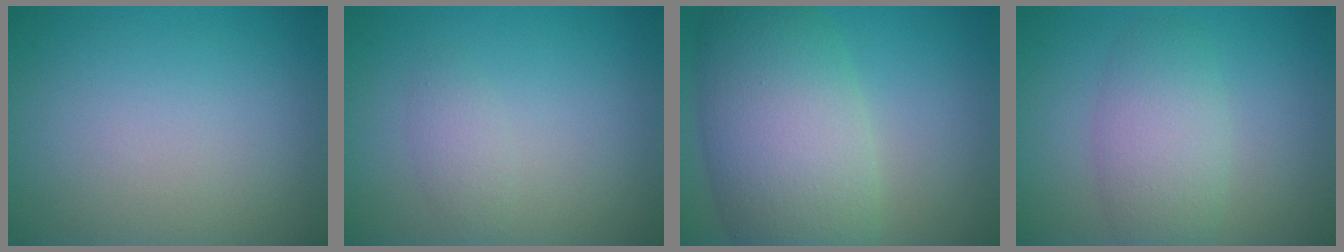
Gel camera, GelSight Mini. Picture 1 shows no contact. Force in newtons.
{"total": 1.4, "press": 1.4, "slide": 0.1}
{"total": 10.4, "press": 10.4, "slide": 0.4}
{"total": 2.7, "press": 2.7, "slide": 0.3}